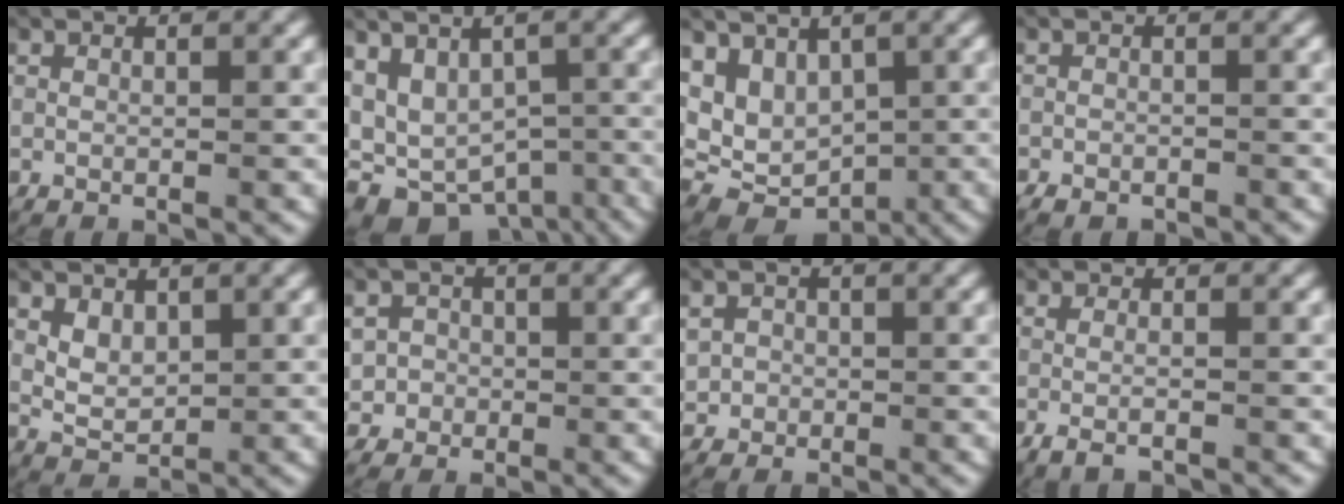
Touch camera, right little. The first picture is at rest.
{"total": 11.7, "force": [-4.9, 8.9, 5.8], "torque": [-0.119, -0.043, -0.074]}
{"total": 10.0, "force": [-0.3, 8.6, 5.2], "torque": [-0.124, -0.029, 0.000]}
{"total": 1.3, "force": [-1.2, 0.5, 0.3], "torque": [-0.008, -0.007, -0.019]}
{"total": 2.7, "force": [0.6, 2.0, 1.8], "torque": [-0.042, -0.014, 0.022]}
{"total": 5.0, "force": [-0.6, 4.8, 1.2], "torque": [-0.040, -0.012, -0.011]}
{"total": 3.7, "force": [-0.1, 3.6, 1.0], "torque": [-0.035, -0.010, 0.000]}
{"total": 2.2, "force": [-1.7, 0.3, 1.3], "torque": [-0.036, -0.006, -0.027]}